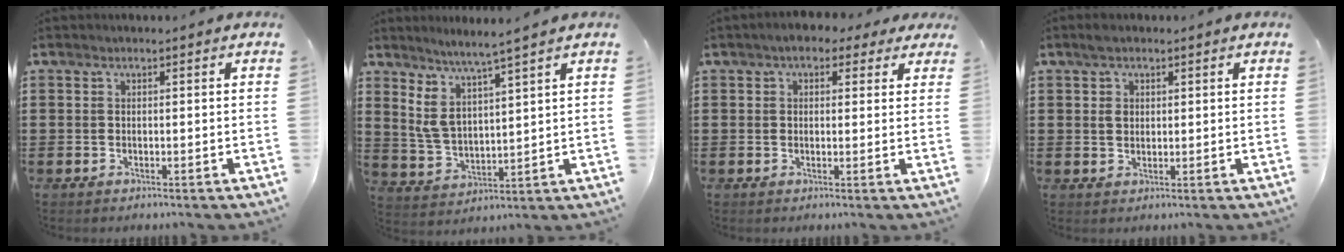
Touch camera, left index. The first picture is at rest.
{"total": 5.9, "force": [4.1, 1.0, 4.0], "torque": [-0.098, -0.022, 0.069]}
{"total": 3.6, "force": [2.3, 1.9, 2.1], "torque": [-0.041, 0.008, 0.039]}
{"total": 2.5, "force": [1.4, 1.6, 1.4], "torque": [-0.031, 0.008, 0.025]}